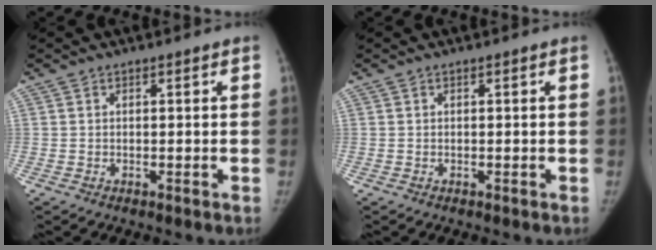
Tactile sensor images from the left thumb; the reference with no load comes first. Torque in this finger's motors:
{"motor_torque": [-0.17, -0.15, 0.27, -0.25, 0.00]}